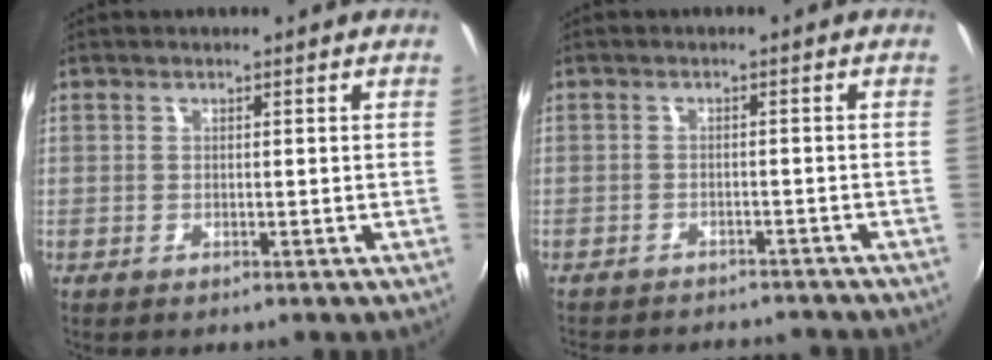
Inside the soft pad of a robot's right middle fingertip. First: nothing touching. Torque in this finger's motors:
{"motor_torque": [0.30, -0.52, 0.05, 0.01]}